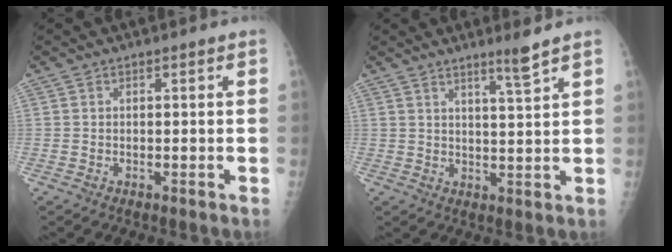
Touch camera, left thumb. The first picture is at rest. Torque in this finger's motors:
{"motor_torque": [-0.06, 0.00, -0.12, -0.18, 0.03]}